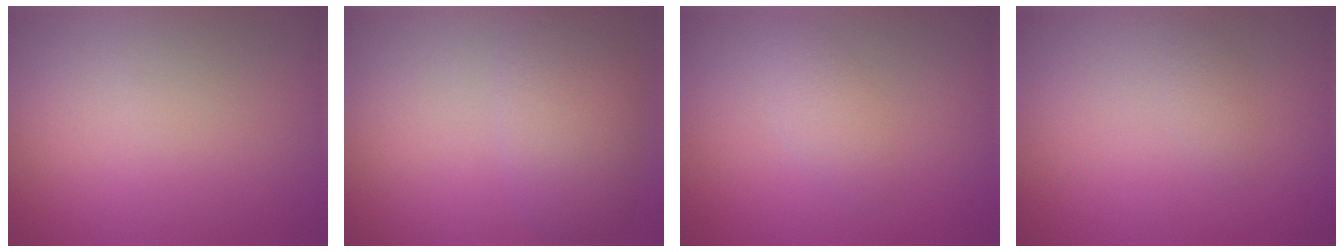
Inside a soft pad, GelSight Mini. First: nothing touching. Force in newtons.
{"total": 5.6, "press": 5.6, "slide": 0.5}
{"total": 1.7, "press": 1.7, "slide": 0.1}
{"total": 0.8, "press": 0.8, "slide": 0.0}